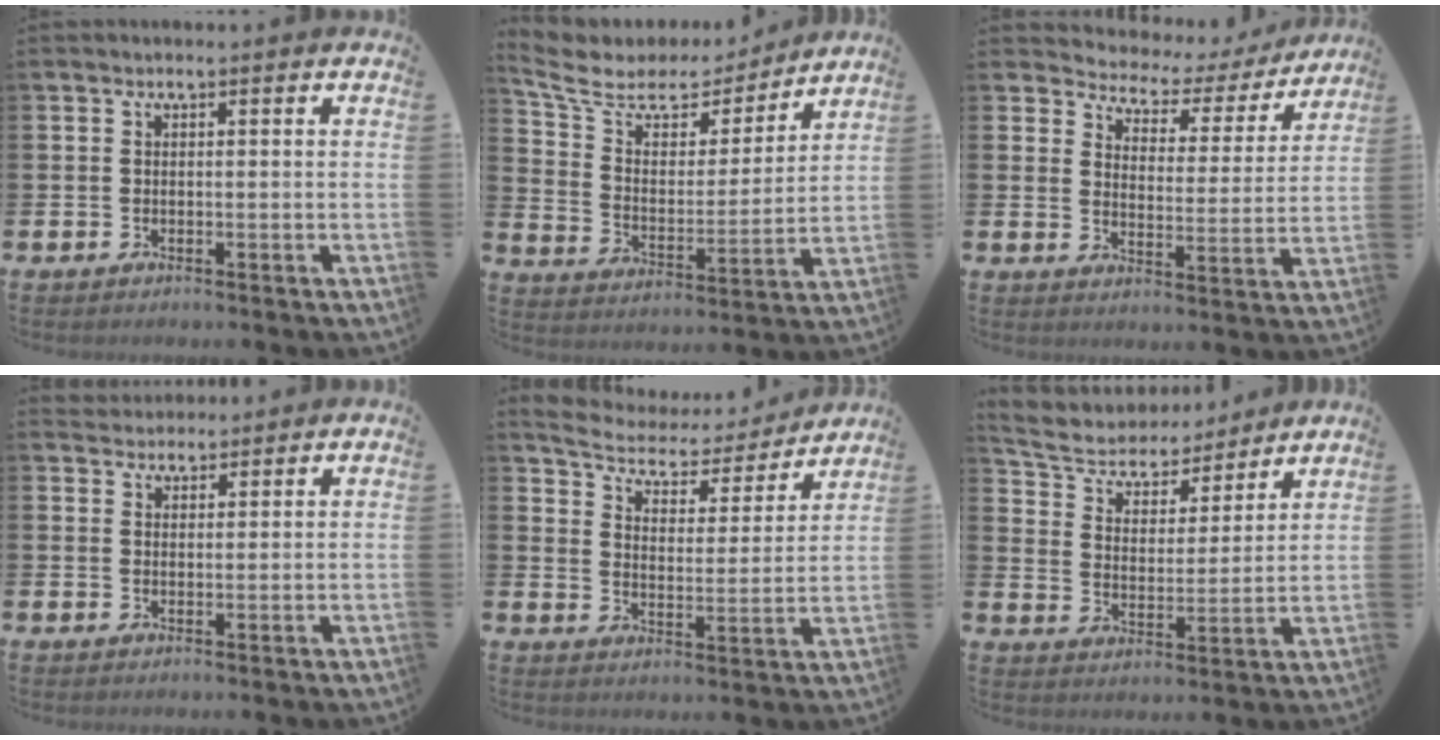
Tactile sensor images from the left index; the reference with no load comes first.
{"total": 7.2, "force": [5.8, 3.9, 1.7], "torque": [-0.075, -0.040, 0.098]}
{"total": 4.7, "force": [4.2, 2.2, 0.3], "torque": [-0.025, -0.037, 0.063]}
{"total": 3.0, "force": [2.8, 0.9, -0.2], "torque": [0.003, -0.010, 0.052]}
{"total": 5.5, "force": [5.1, 1.8, 1.3], "torque": [-0.054, -0.037, 0.080]}
{"total": 6.1, "force": [5.5, 2.5, 1.0], "torque": [-0.054, -0.040, 0.091]}